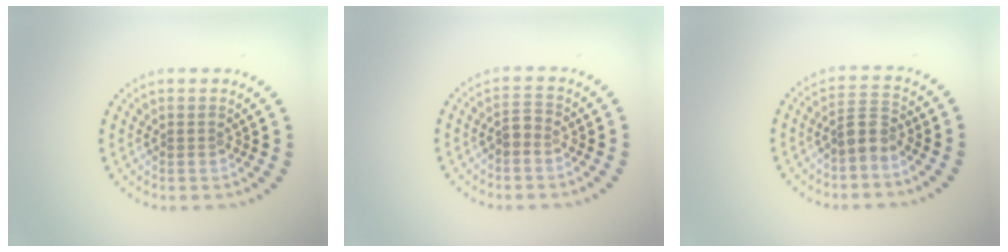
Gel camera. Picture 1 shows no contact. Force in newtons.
{"total": 1.3, "press": 1.2, "slide": 0.5}
{"total": 2.2, "press": 1.8, "slide": 1.3}